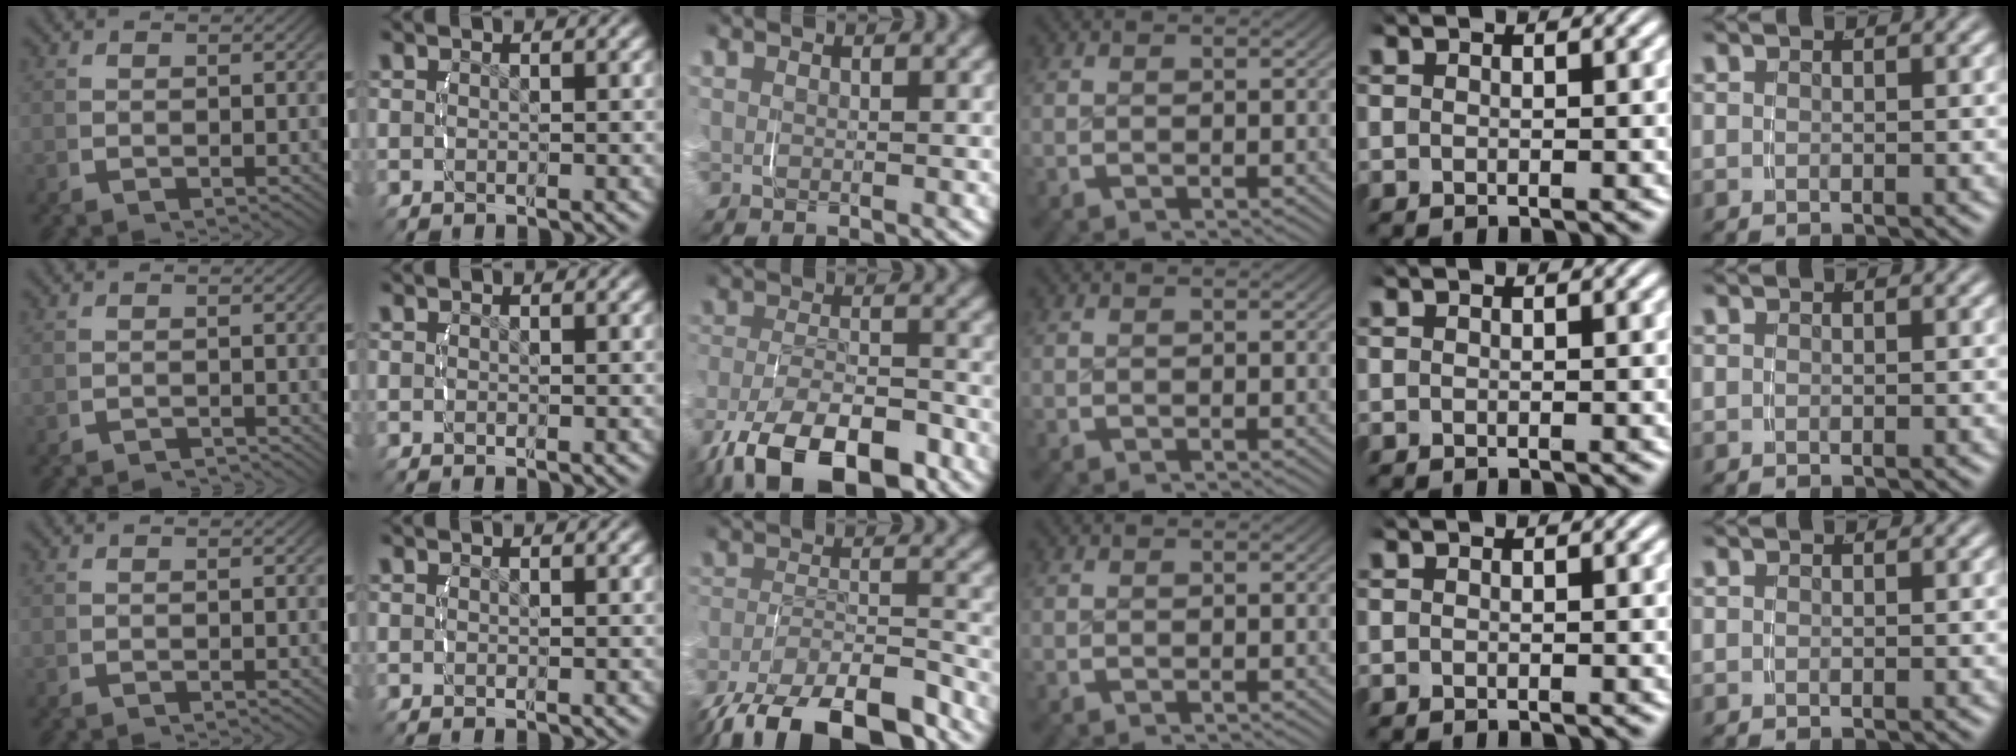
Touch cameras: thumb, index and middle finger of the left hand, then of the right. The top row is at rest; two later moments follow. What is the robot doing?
{"motion": "grasp_and_lifting", "object": "velcro strap"}